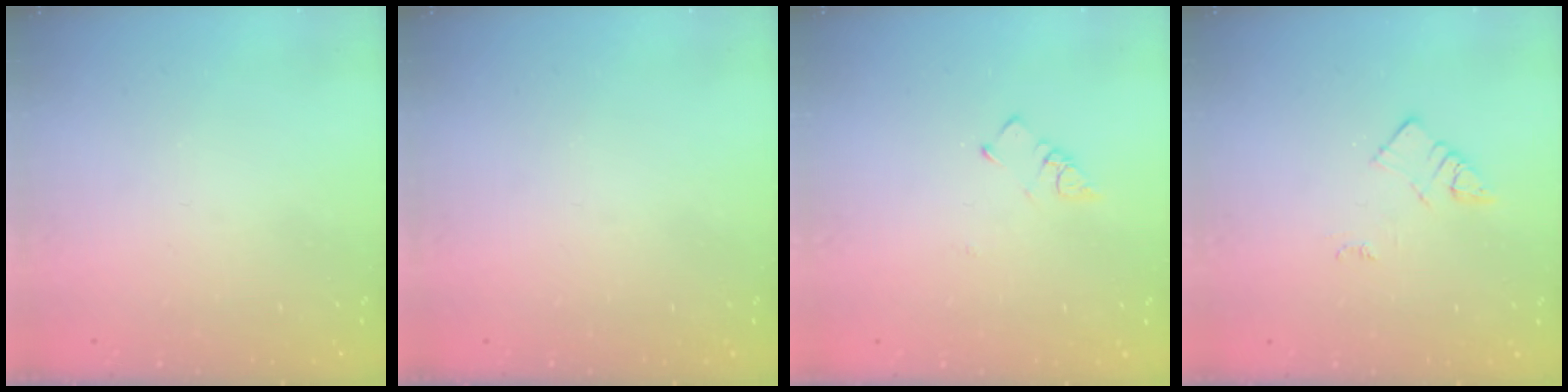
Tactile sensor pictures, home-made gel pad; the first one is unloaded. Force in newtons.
{"total": 0.0}
{"total": 2.6, "press": 2.6, "slide": 0.5}
{"total": 3.0, "press": 3.0, "slide": 0.4}